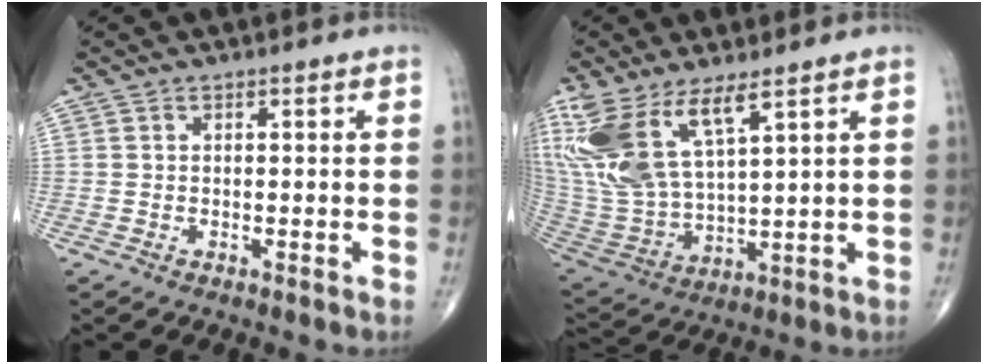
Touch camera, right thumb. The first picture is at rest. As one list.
[{"total": 17.0, "force": [9.2, 6.6, 12.8], "torque": [-0.279, -0.038, 0.200]}]